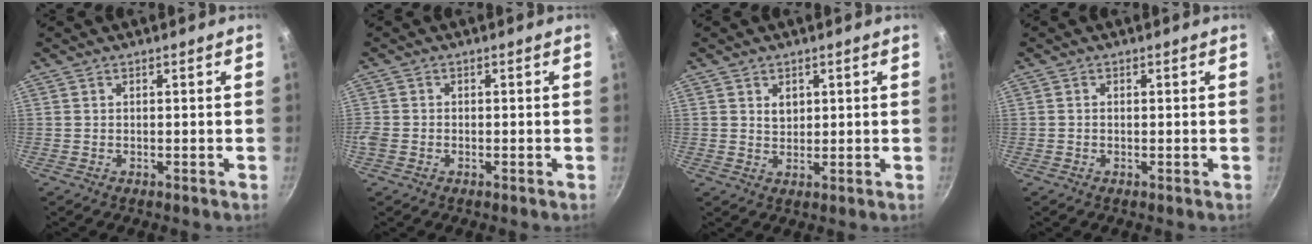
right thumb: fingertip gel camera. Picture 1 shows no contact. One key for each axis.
{"total": 2.3, "fx": -1.0, "fy": 1.8, "fz": 1.1, "tx": -0.025, "ty": 0.002, "tz": -0.020}
{"total": 2.7, "fx": 1.0, "fy": 2.1, "fz": 1.4, "tx": -0.013, "ty": -0.005, "tz": 0.018}
{"total": 0.5, "fx": 0.0, "fy": 0.4, "fz": 0.3, "tx": -0.005, "ty": 0.003, "tz": -0.001}